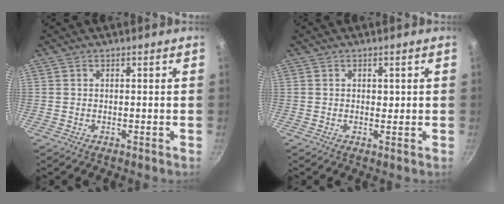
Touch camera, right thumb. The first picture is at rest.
{"total": 1.3, "force": [0.3, 0.8, 0.9], "torque": [-0.005, -0.003, 0.005]}